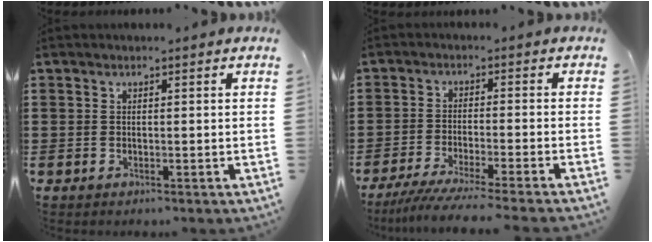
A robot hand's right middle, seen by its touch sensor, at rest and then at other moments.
{"total": 4.4, "force": [-3.9, -0.6, 2.0], "torque": [-0.049, -0.019, -0.078]}